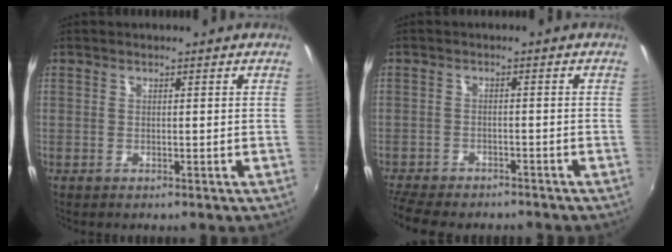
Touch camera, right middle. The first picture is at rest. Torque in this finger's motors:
{"motor_torque": [1.05, -1.09, 0.24, 0.12]}